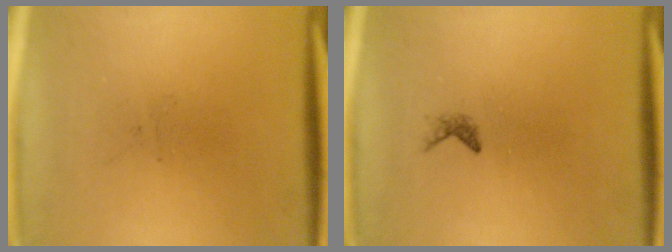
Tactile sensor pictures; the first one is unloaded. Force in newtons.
{"total": 0.6}